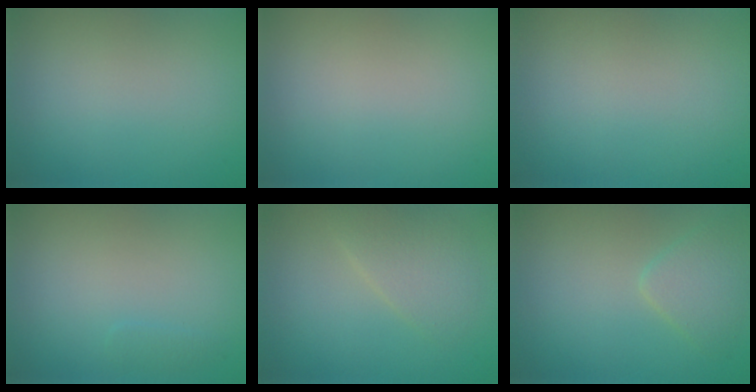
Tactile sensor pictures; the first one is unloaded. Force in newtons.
{"total": 0.0}
{"total": 0.0}
{"total": 0.6, "press": 0.6, "slide": 0.0}
{"total": 2.6, "press": 2.5, "slide": 0.2}
{"total": 2.3, "press": 2.2, "slide": 0.2}